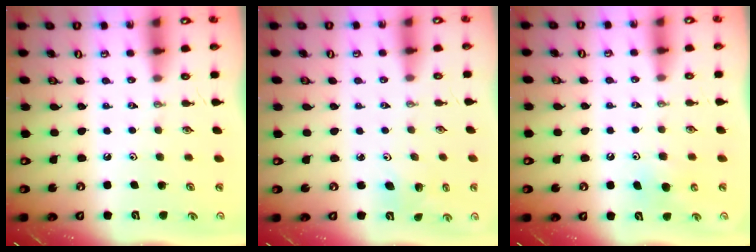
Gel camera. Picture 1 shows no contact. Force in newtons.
{"total": 3.3, "press": 2.3, "slide": 2.4}
{"total": 4.8, "press": 4.8, "slide": 0.5}